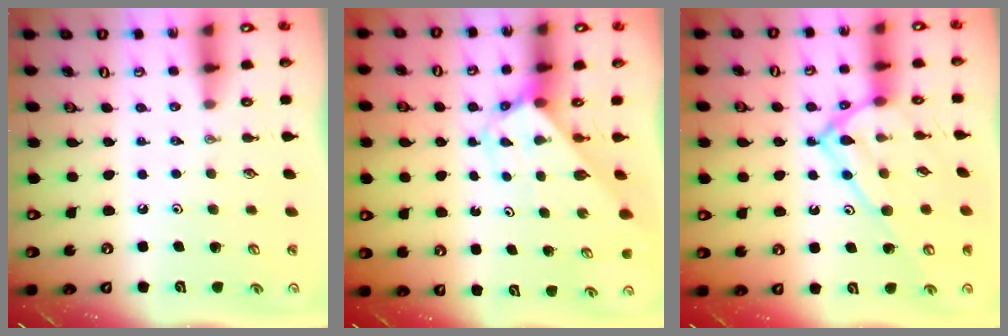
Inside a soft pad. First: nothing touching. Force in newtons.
{"total": 2.8, "press": 2.8, "slide": 0.2}
{"total": 15.6, "press": 15.6, "slide": 0.6}